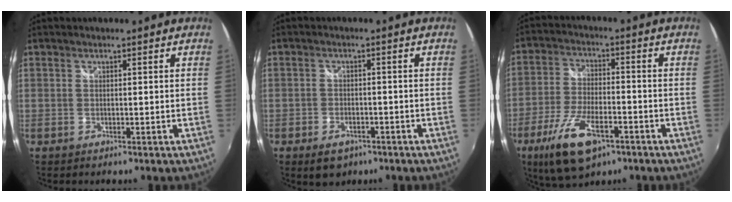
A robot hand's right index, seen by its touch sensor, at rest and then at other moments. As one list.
[{"total": 5.2, "force": [-3.3, 3.3, 2.3], "torque": [-0.057, -0.007, -0.047]}, {"total": 13.7, "force": [-7.6, 5.8, 9.9], "torque": [-0.213, -0.027, -0.137]}]